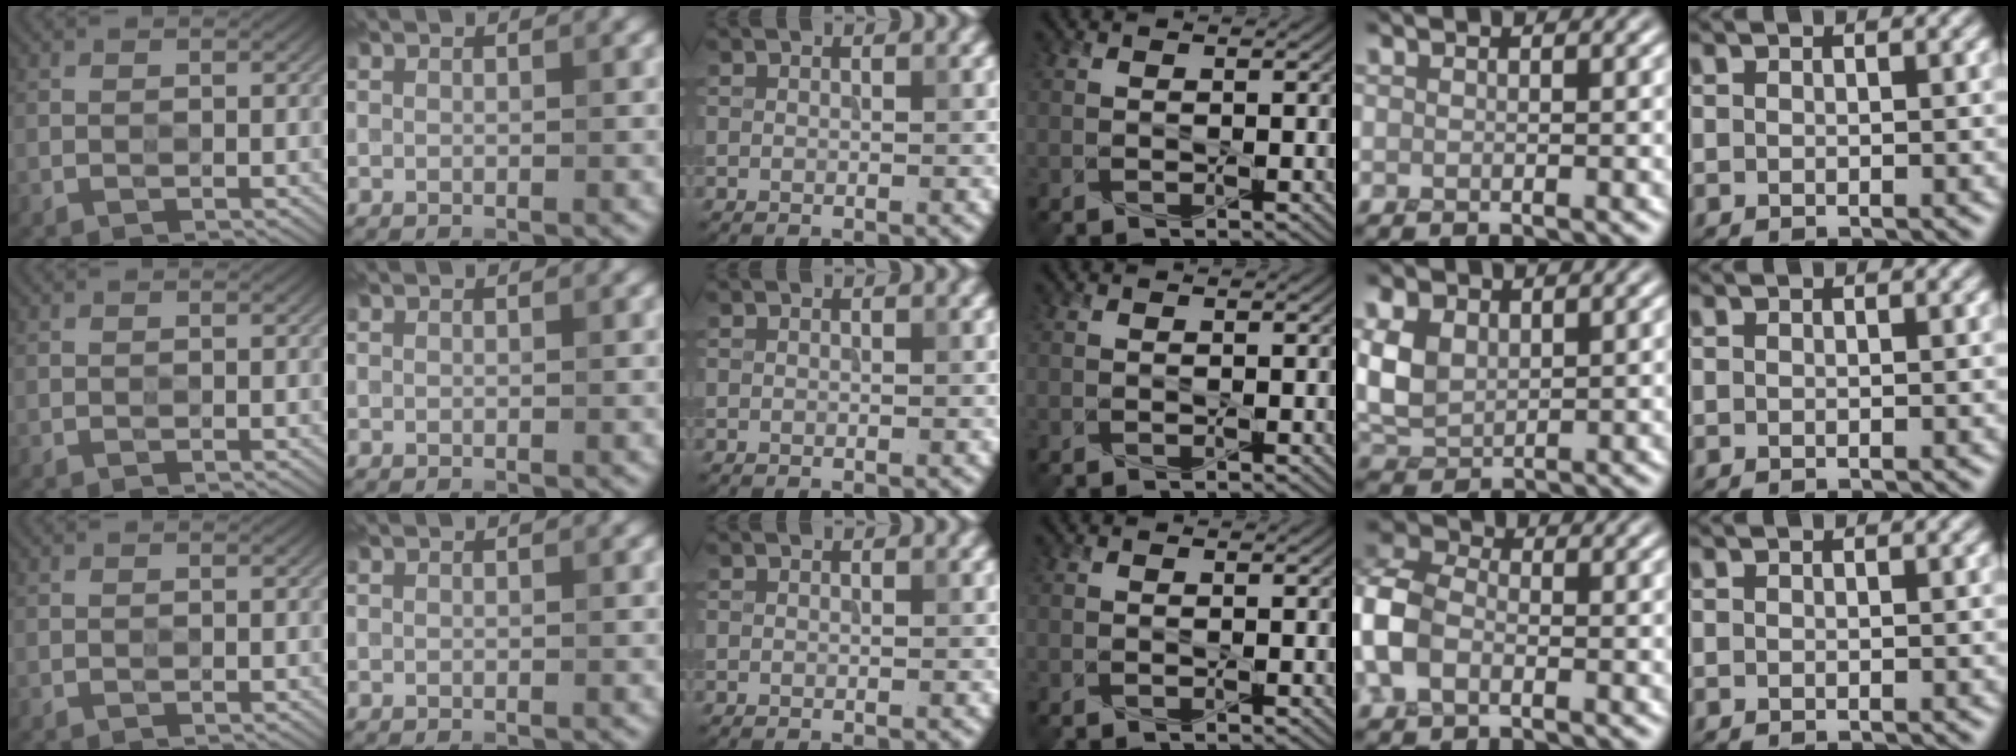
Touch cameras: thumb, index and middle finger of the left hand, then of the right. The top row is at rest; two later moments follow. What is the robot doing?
{"motion": "press", "object": "toy piano key"}